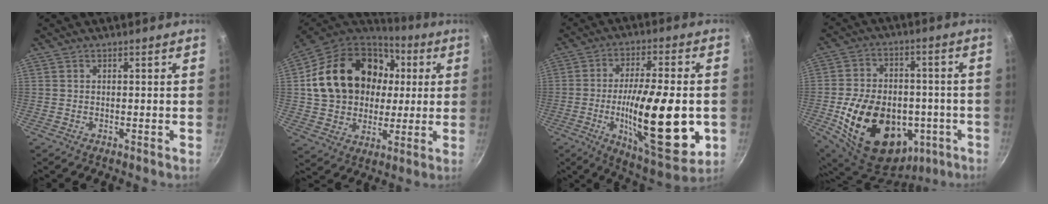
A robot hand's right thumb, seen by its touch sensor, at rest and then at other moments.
{"total": 25.0, "force": [4.5, 19.3, 15.2], "torque": [-0.254, 0.029, 0.086]}
{"total": 23.1, "force": [-4.1, 7.2, 21.6], "torque": [-0.330, -0.001, -0.064]}
{"total": 24.8, "force": [-6.2, 17.5, 16.4], "torque": [-0.265, 0.038, -0.073]}